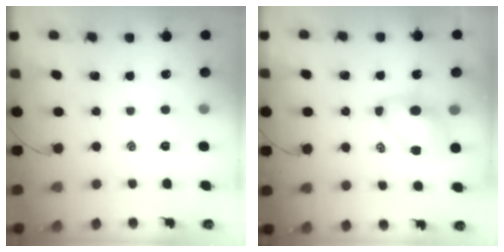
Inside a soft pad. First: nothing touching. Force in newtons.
{"total": 7.1, "press": 7.0, "slide": 1.1}